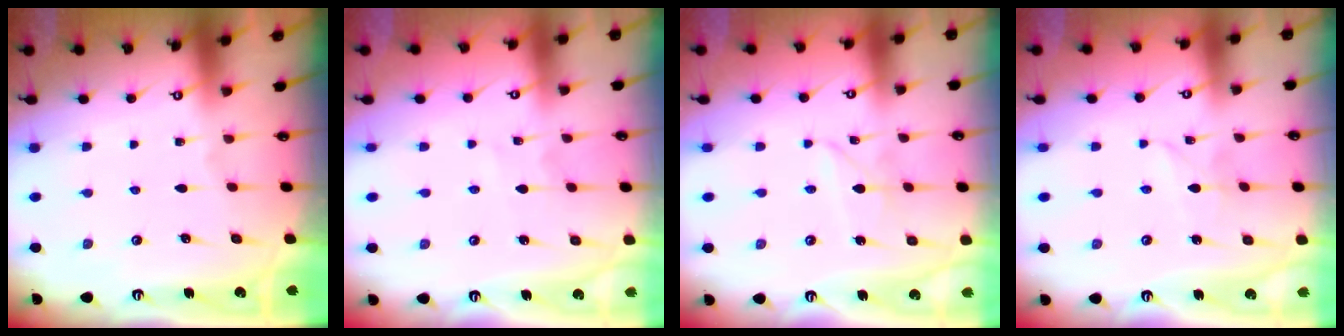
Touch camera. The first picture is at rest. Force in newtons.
{"total": 1.5, "press": 1.5, "slide": 0.2}
{"total": 3.1, "press": 3.1, "slide": 0.4}
{"total": 2.3, "press": 2.3, "slide": 0.0}